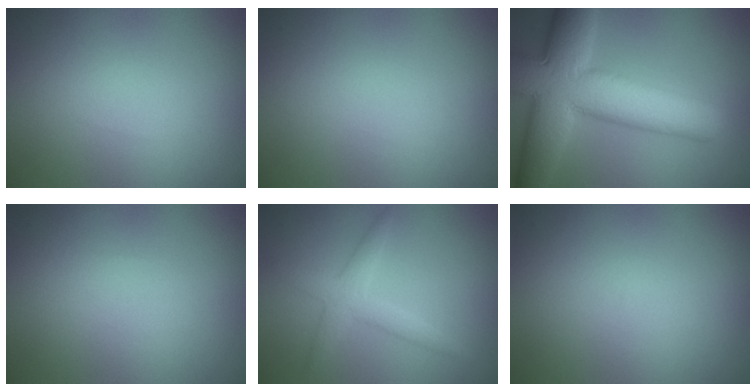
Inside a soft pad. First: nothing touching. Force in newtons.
{"total": 0.0}
{"total": 12.4, "press": 12.4, "slide": 0.6}
{"total": 0.0}
{"total": 2.6, "press": 2.6, "slide": 0.2}
{"total": 0.0}